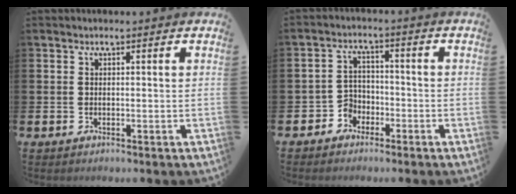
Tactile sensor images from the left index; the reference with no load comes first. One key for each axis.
{"total": 3.1, "fx": -2.0, "fy": 2.3, "fz": 0.1, "tx": -0.020, "ty": 0.000, "tz": -0.047}